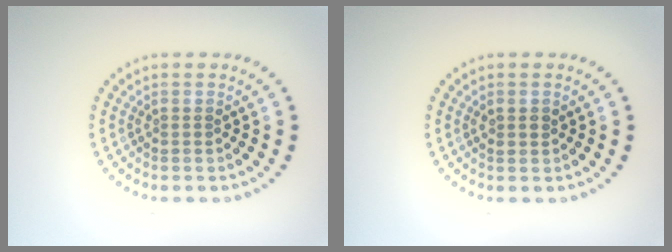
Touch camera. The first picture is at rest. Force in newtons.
{"total": 1.0, "press": 0.9, "slide": 0.3}